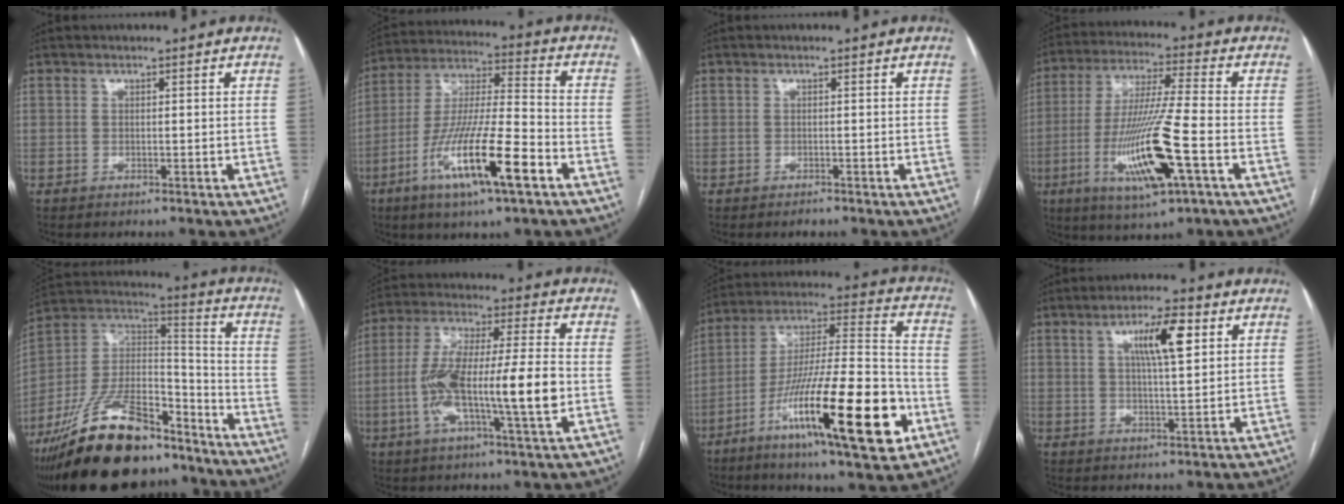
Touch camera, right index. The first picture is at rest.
{"total": 16.7, "force": [-7.6, 1.6, 14.8], "torque": [-0.289, -0.017, -0.136]}
{"total": 0.9, "force": [-0.8, 0.4, 0.2], "torque": [-0.003, 0.001, -0.009]}
{"total": 15.8, "force": [-5.1, 0.7, 14.9], "torque": [-0.301, -0.019, -0.091]}
{"total": 26.3, "force": [-19.4, 9.3, 15.1], "torque": [-0.288, 0.001, -0.337]}
{"total": 16.8, "force": [-2.9, 1.6, 16.5], "torque": [-0.312, 0.009, -0.051]}
{"total": 25.2, "force": [-10.5, 3.3, 22.7], "torque": [-0.371, -0.023, -0.170]}
{"total": 7.5, "force": [2.8, 1.1, 6.9], "torque": [-0.122, 0.010, 0.047]}